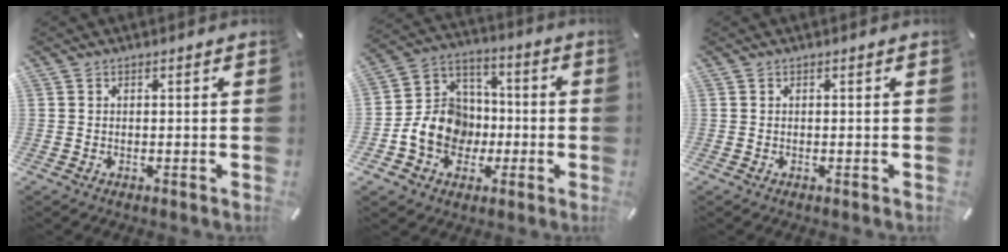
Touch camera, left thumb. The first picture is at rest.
{"total": 13.5, "force": [-3.7, 11.6, 5.7], "torque": [-0.117, 0.024, -0.063]}
{"total": 0.0}